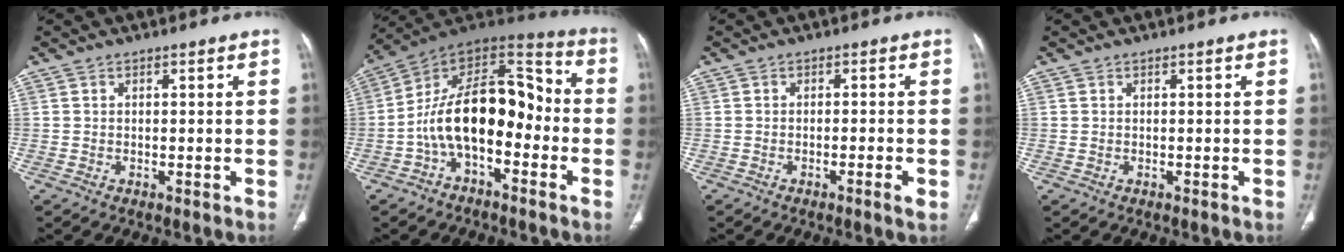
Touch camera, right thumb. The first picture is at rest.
{"total": 18.3, "force": [-3.8, 10.2, 14.7], "torque": [-0.216, 0.080, -0.074]}
{"total": 2.4, "force": [-1.1, 0.1, 2.1], "torque": [-0.043, 0.001, -0.019]}
{"total": 0.0}